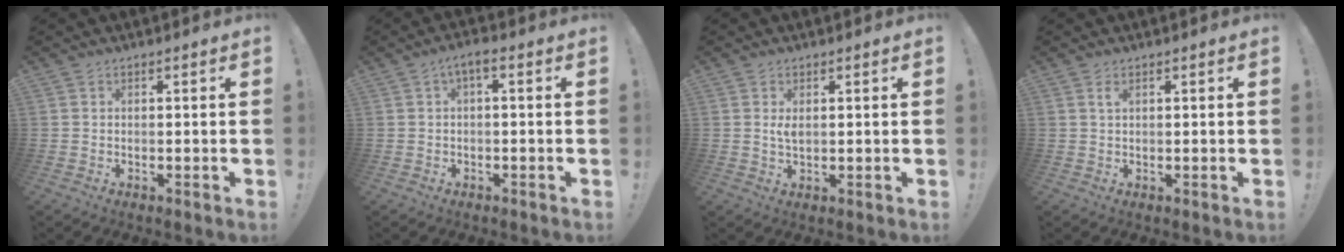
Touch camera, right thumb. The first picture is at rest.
{"total": 3.0, "force": [-0.4, 0.6, 2.9], "torque": [-0.051, 0.002, -0.009]}
{"total": 2.0, "force": [0.5, 0.8, 1.8], "torque": [-0.029, -0.001, 0.005]}
{"total": 1.2, "force": [0.6, 0.4, 1.0], "torque": [-0.017, 0.000, 0.009]}